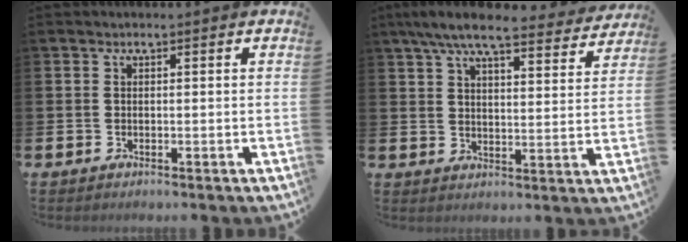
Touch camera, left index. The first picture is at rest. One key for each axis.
{"total": 8.2, "fx": 7.3, "fy": 1.3, "fz": 3.5, "tx": -0.079, "ty": -0.034, "tz": 0.126}